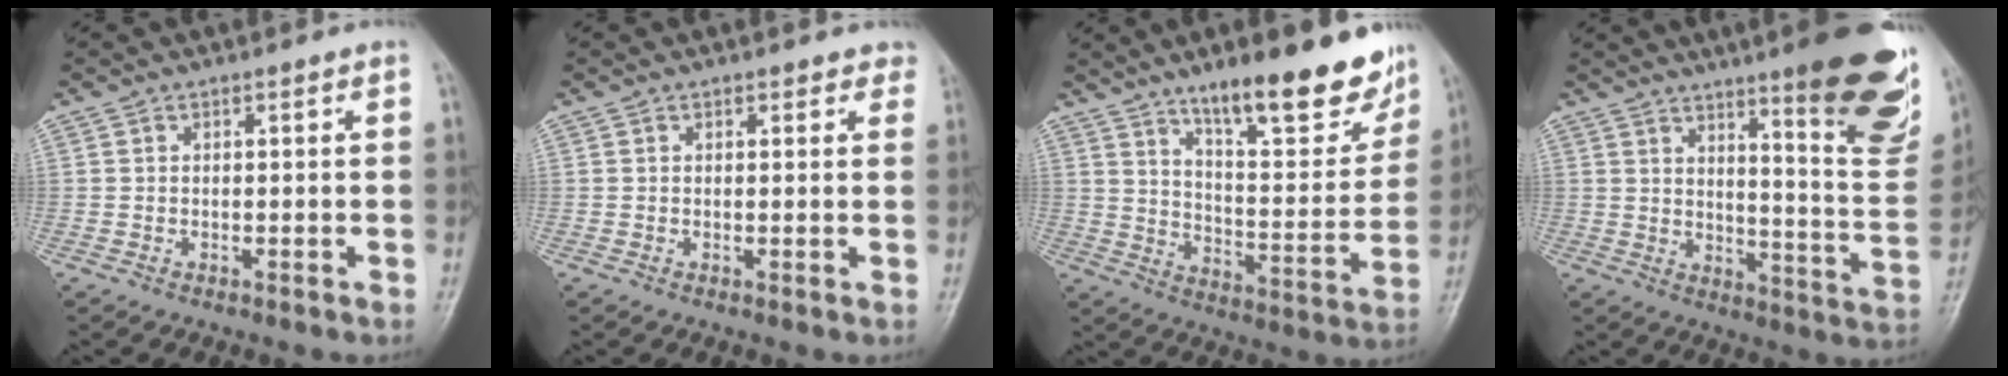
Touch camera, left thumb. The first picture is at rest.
{"total": 2.1, "force": [1.6, 1.2, 0.5], "torque": [0.020, -0.004, 0.008]}
{"total": 19.7, "force": [13.6, 5.5, 13.2], "torque": [-0.147, -0.079, 0.213]}
{"total": 22.1, "force": [12.9, 4.0, 17.5], "torque": [-0.194, -0.079, 0.178]}